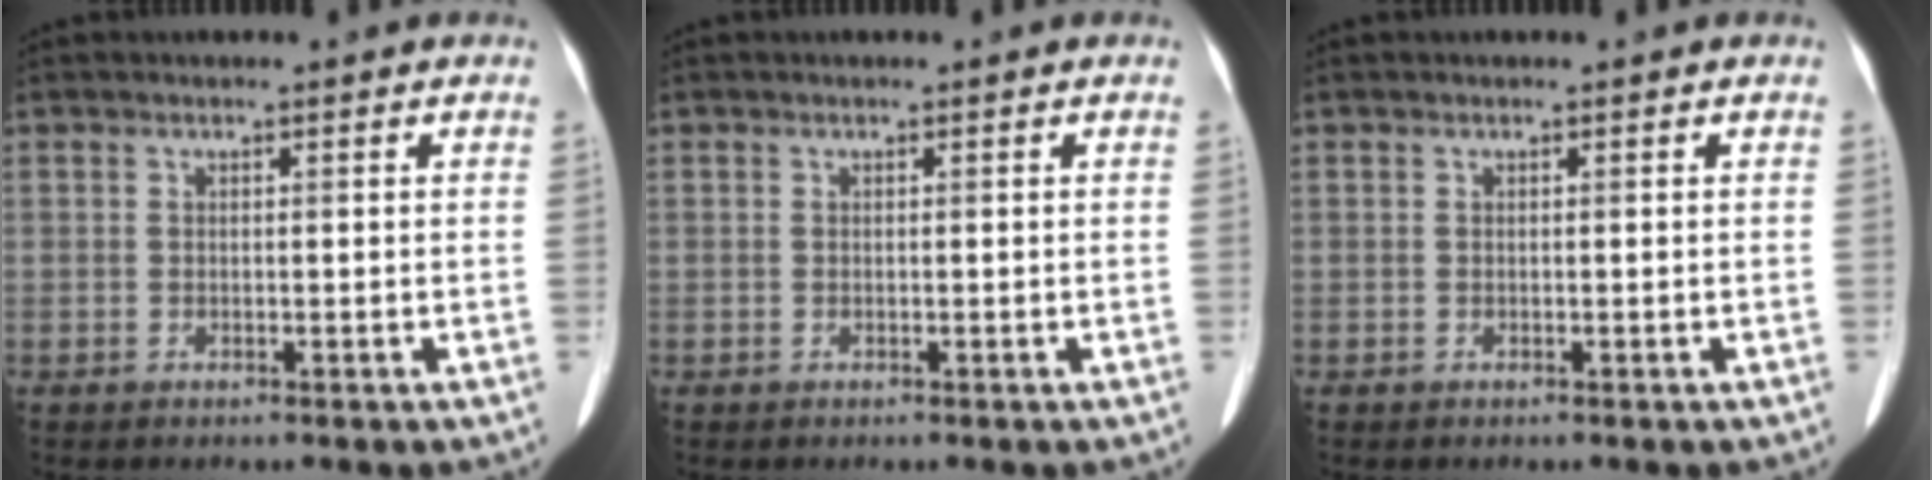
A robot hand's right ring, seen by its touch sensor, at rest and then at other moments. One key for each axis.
{"total": 0.0}
{"total": 0.0}